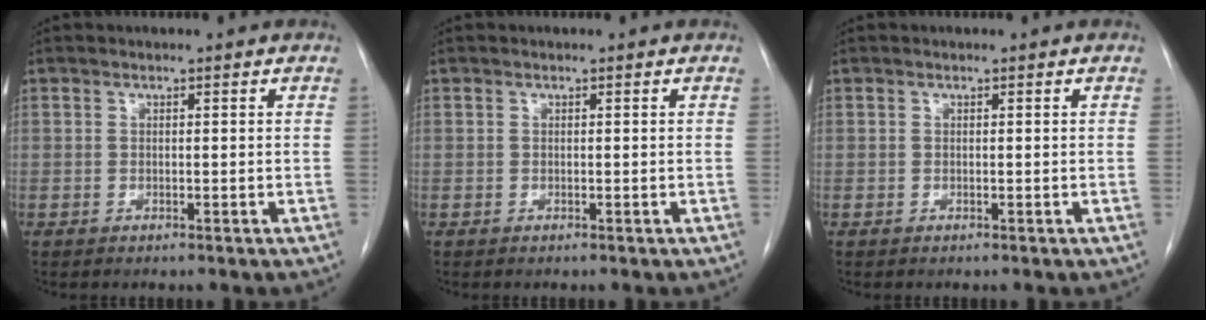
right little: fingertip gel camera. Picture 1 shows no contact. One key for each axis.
{"total": 0.0}
{"total": 0.0}